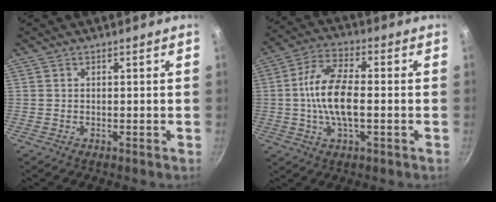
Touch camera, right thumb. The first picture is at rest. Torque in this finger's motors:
{"motor_torque": [2.01, 2.99, 2.18, -0.59, 0.88]}